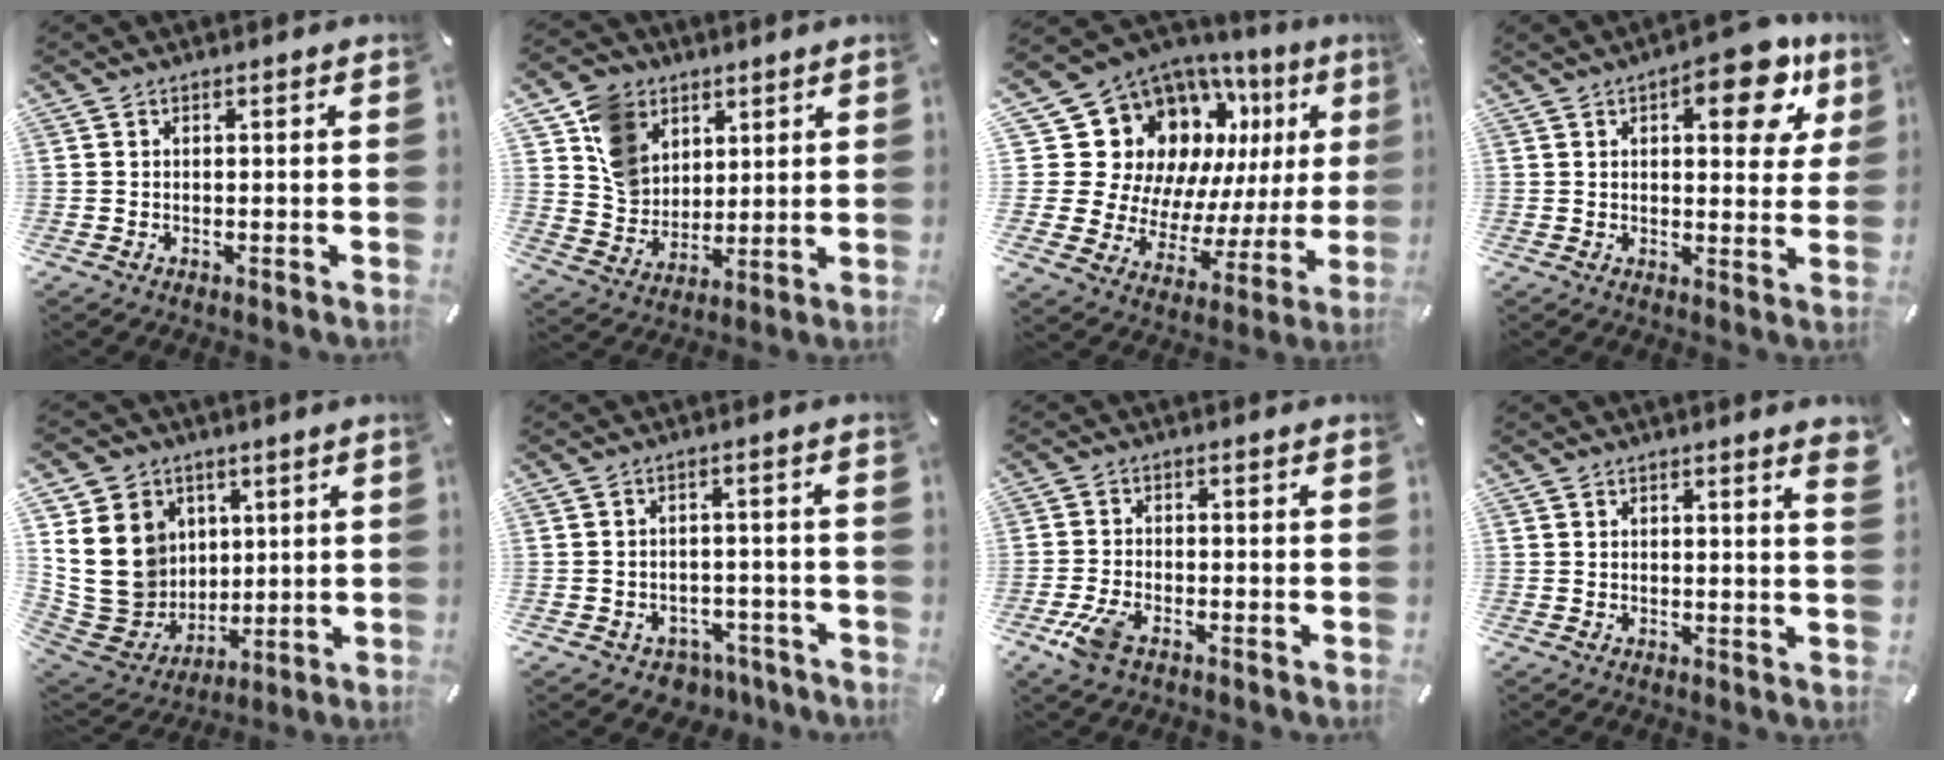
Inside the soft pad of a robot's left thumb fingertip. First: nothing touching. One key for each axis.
{"total": 11.1, "fx": 4.9, "fy": 9.4, "fz": 3.3, "tx": -0.064, "ty": -0.013, "tz": 0.099}
{"total": 18.8, "fx": 10.4, "fy": 13.7, "fz": 7.5, "tx": -0.109, "ty": -0.108, "tz": 0.220}
{"total": 14.0, "fx": 6.3, "fy": 6.4, "fz": 10.7, "tx": -0.127, "ty": -0.024, "tz": 0.100}
{"total": 18.6, "fx": 3.1, "fy": 16.7, "fz": 7.7, "tx": -0.159, "ty": -0.021, "tz": 0.071}
{"total": 4.2, "fx": -2.5, "fy": 3.3, "fz": 1.0, "tx": -0.016, "ty": 0.018, "tz": -0.044}
{"total": 5.9, "fx": -3.3, "fy": 2.7, "fz": 4.1, "tx": -0.103, "ty": -0.001, "tz": -0.064}
{"total": 2.4, "fx": 1.6, "fy": 0.3, "fz": 1.7, "tx": -0.020, "ty": -0.004, "tz": 0.026}